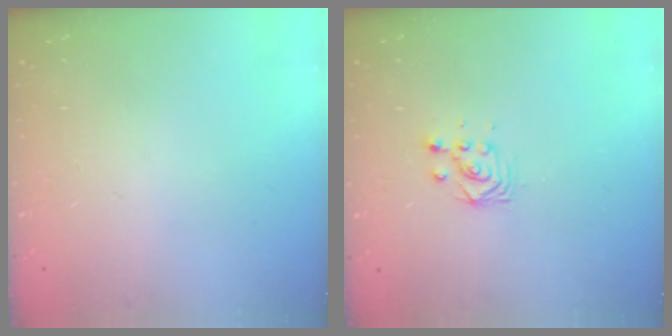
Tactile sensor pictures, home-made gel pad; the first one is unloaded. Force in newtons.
{"total": 2.9, "press": 2.9, "slide": 0.4}